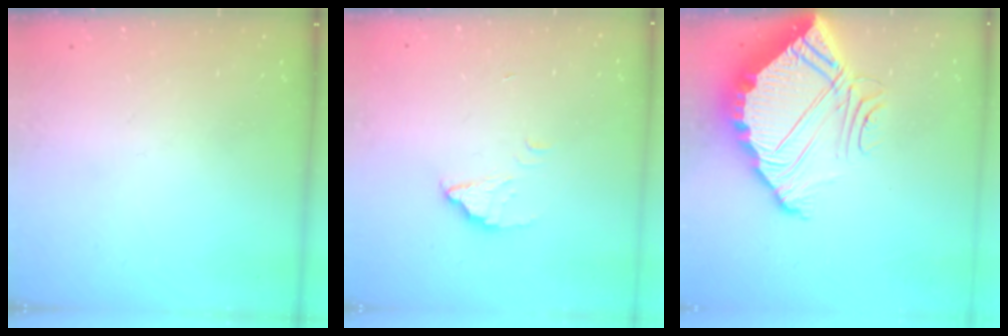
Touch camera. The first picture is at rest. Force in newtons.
{"total": 2.2, "press": 2.2, "slide": 0.2}
{"total": 10.8, "press": 10.8, "slide": 0.6}